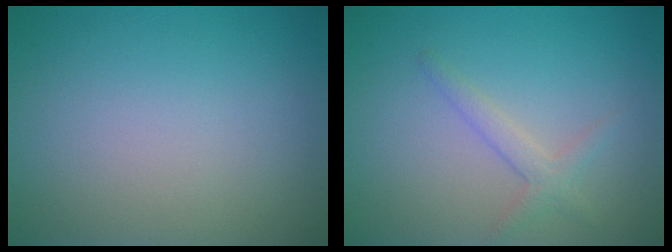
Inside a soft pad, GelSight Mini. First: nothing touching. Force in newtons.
{"total": 1.8, "press": 1.8, "slide": 0.1}